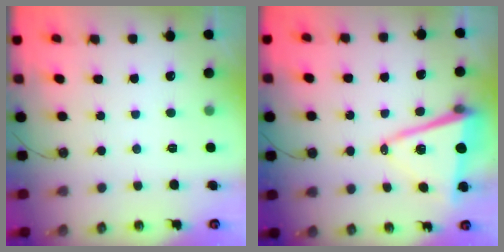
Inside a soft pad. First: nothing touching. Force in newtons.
{"total": 11.3, "press": 11.1, "slide": 2.1}